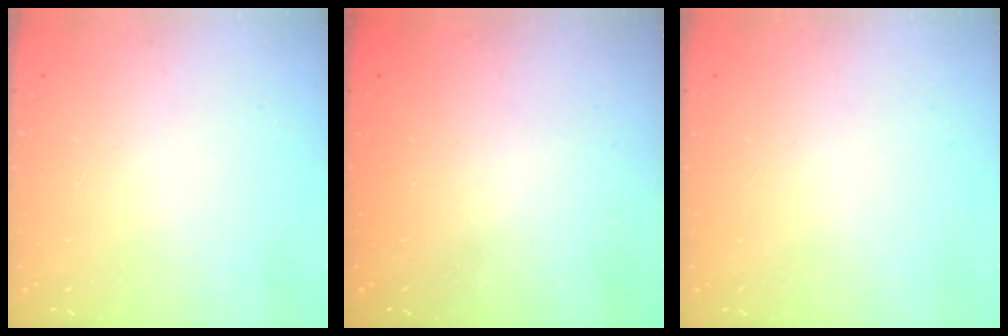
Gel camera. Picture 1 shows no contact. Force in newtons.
{"total": 2.6, "press": 2.5, "slide": 0.9}
{"total": 0.0}